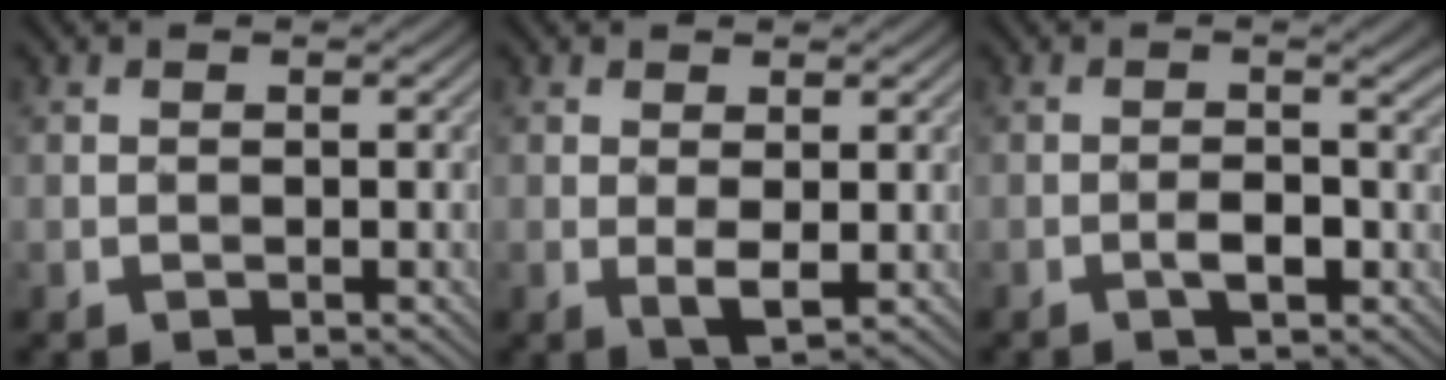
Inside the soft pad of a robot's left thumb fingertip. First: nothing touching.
{"total": 2.3, "force": [0.2, 0.6, 2.2], "torque": [-0.051, -0.006, 0.008]}
{"total": 3.3, "force": [-0.9, 0.5, 3.2], "torque": [-0.058, 0.004, -0.015]}